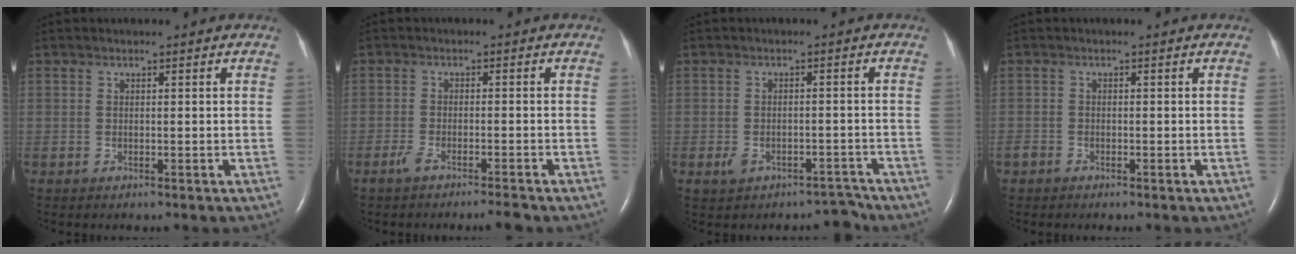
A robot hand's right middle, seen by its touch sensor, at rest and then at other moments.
{"total": 3.3, "force": [-2.6, 0.2, 1.9], "torque": [-0.042, -0.005, -0.050]}
{"total": 3.5, "force": [-2.6, 2.0, 1.2], "torque": [-0.021, 0.013, -0.033]}
{"total": 1.1, "force": [-0.9, 0.7, 0.2], "torque": [-0.007, 0.002, -0.017]}